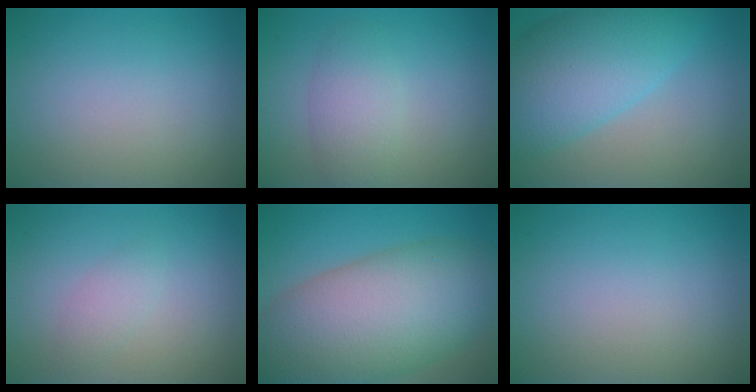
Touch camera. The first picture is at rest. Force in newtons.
{"total": 2.9, "press": 2.9, "slide": 0.2}
{"total": 8.5, "press": 8.5, "slide": 0.4}
{"total": 1.4, "press": 1.4, "slide": 0.1}
{"total": 13.0, "press": 12.9, "slide": 0.5}
{"total": 0.0}